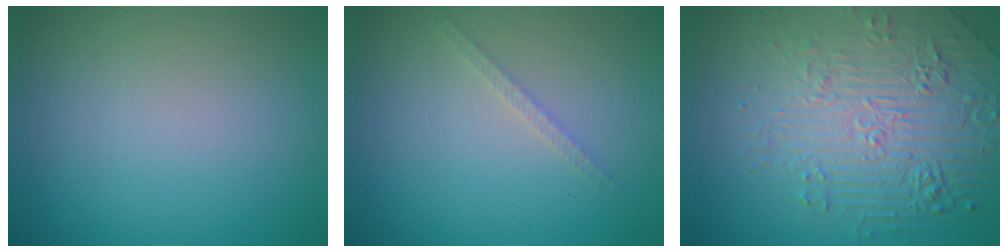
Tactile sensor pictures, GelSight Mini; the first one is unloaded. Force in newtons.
{"total": 1.1, "press": 1.1, "slide": 0.2}
{"total": 8.0, "press": 5.7, "slide": 5.6}